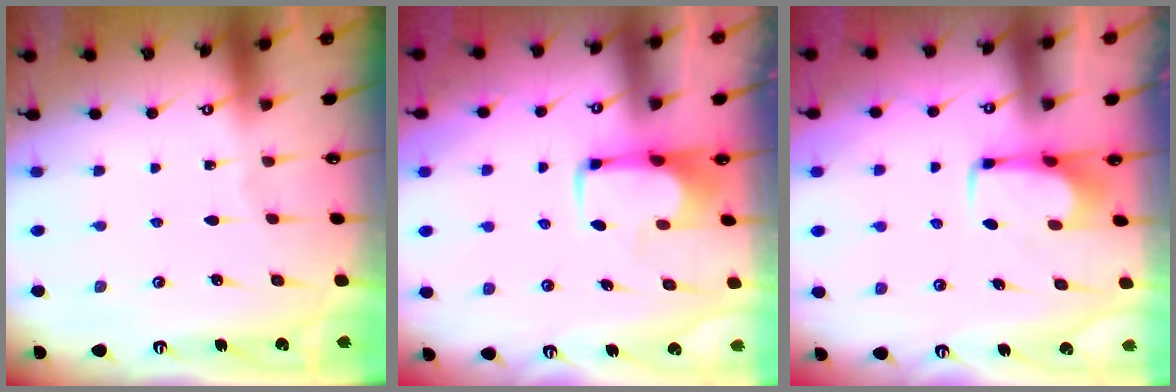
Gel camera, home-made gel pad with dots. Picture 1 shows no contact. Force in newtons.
{"total": 2.0, "press": 2.0, "slide": 0.4}
{"total": 1.5, "press": 1.5, "slide": 0.5}